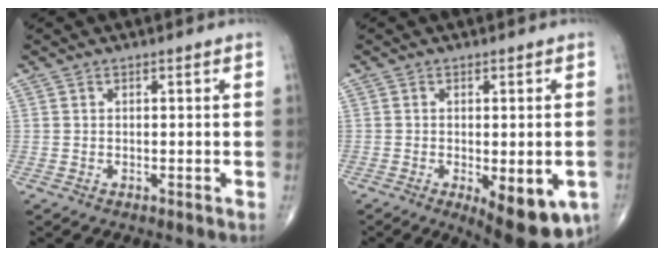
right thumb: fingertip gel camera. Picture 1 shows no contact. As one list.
[{"total": 12.2, "force": [-4.7, 4.8, 10.2], "torque": [-0.121, -0.010, -0.054]}]